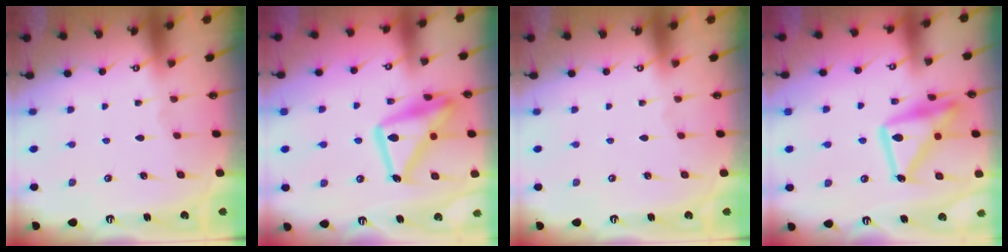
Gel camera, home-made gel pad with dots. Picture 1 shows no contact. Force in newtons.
{"total": 19.6, "press": 19.5, "slide": 1.5}
{"total": 0.0}
{"total": 19.2, "press": 19.1, "slide": 1.3}